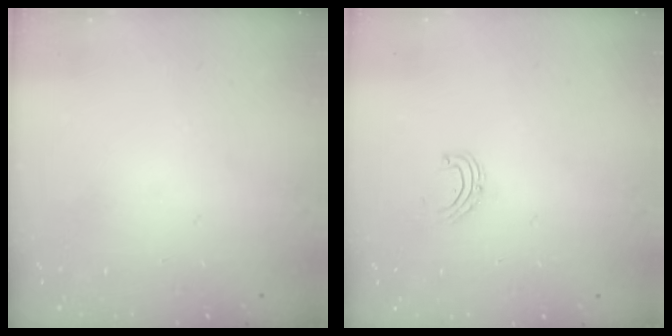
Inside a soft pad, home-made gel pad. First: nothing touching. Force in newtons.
{"total": 4.7, "press": 4.7, "slide": 0.4}